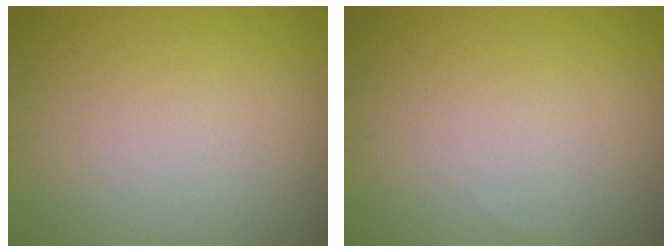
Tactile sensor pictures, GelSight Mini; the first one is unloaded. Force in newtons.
{"total": 0.0}